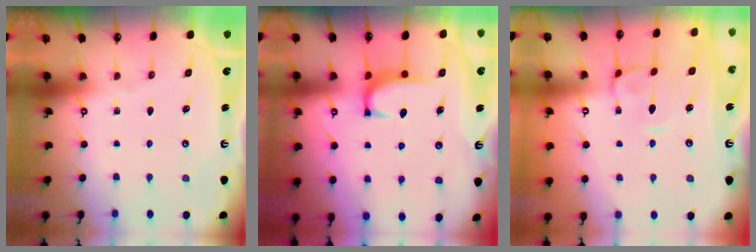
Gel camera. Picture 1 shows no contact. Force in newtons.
{"total": 1.7, "press": 1.6, "slide": 0.5}
{"total": 0.9, "press": 0.3, "slide": 0.8}